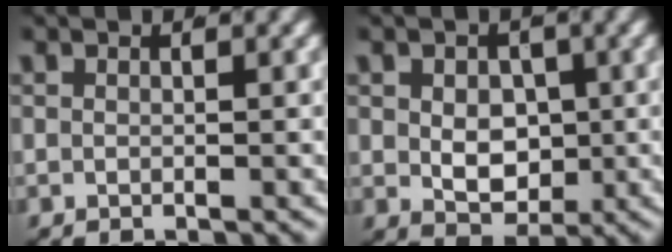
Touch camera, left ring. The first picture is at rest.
{"total": 4.3, "force": [-0.1, 3.3, 2.7], "torque": [-0.045, -0.029, 0.017]}